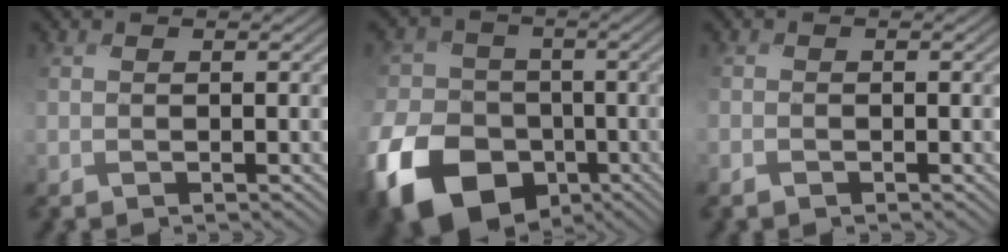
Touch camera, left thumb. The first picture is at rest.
{"total": 15.4, "force": [-6.7, 11.4, 7.9], "torque": [-0.208, -0.044, -0.128]}
{"total": 1.1, "force": [-0.8, 0.6, 0.4], "torque": [-0.010, -0.003, -0.016]}